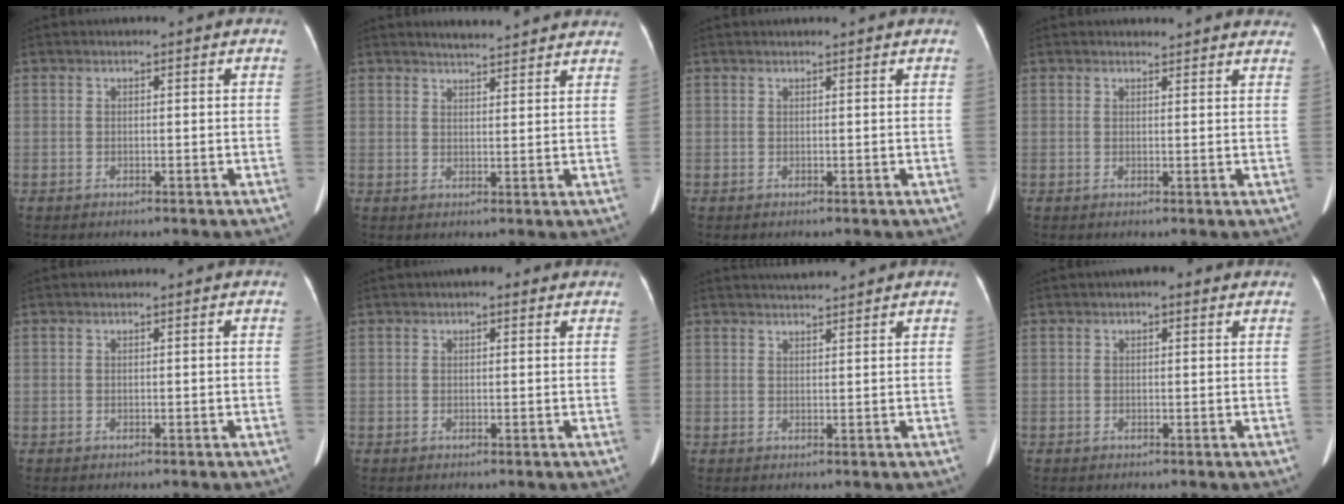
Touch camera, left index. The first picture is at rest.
{"total": 8.8, "force": [8.3, 1.3, 2.8], "torque": [-0.036, 0.013, 0.095]}
{"total": 1.8, "force": [1.6, -0.3, 0.6], "torque": [-0.007, 0.020, 0.026]}
{"total": 7.1, "force": [6.8, 1.7, 1.0], "torque": [0.009, 0.003, 0.054]}
{"total": 0.0}
{"total": 1.8, "force": [1.0, 1.1, 0.9], "torque": [-0.013, 0.016, 0.010]}
{"total": 3.1, "force": [3.0, -0.4, 0.7], "torque": [-0.010, 0.017, 0.054]}
{"total": 1.8, "force": [1.0, 1.0, 1.0], "torque": [-0.014, 0.017, 0.009]}